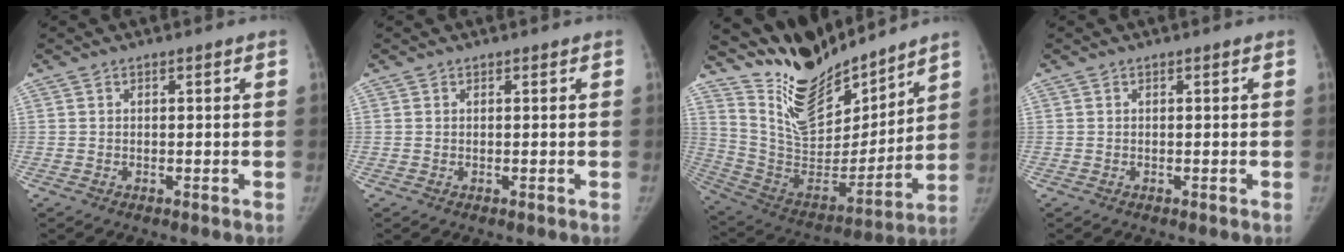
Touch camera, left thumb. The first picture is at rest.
{"total": 0.0}
{"total": 20.2, "force": [17.6, 6.7, 7.4], "torque": [-0.073, -0.108, 0.319]}
{"total": 0.0}